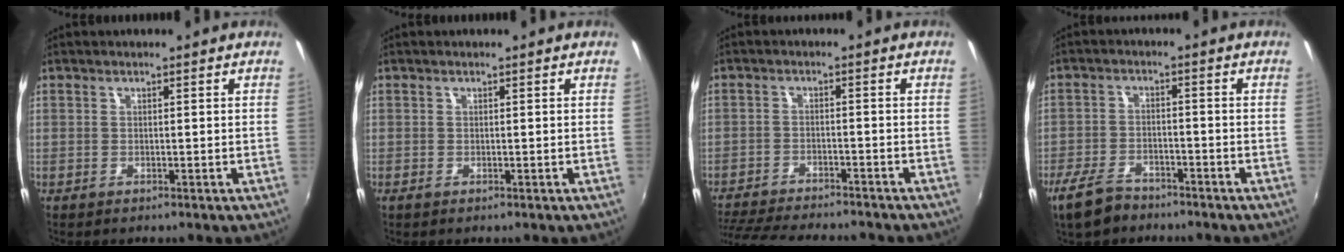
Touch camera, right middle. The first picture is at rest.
{"total": 0.0}
{"total": 15.1, "force": [-13.5, 2.5, 6.3], "torque": [-0.142, -0.025, -0.212]}
{"total": 7.2, "force": [-5.5, 3.3, 3.1], "torque": [-0.089, -0.004, -0.100]}